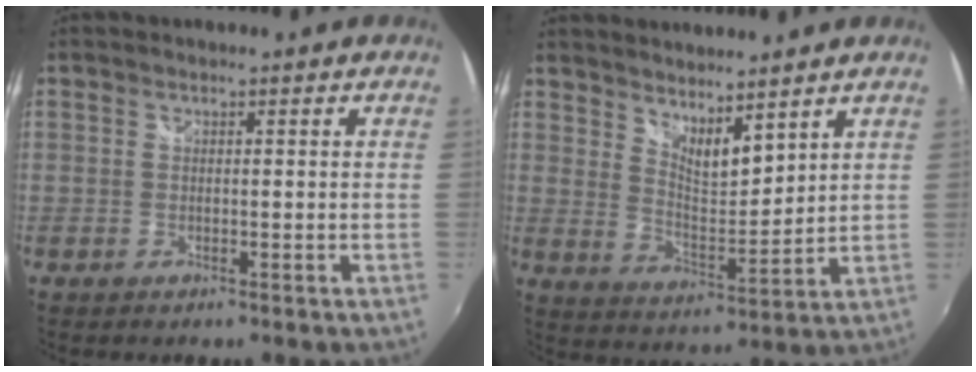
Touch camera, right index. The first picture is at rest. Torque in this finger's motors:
{"motor_torque": [0.16, 0.35, 0.02, 0.02]}